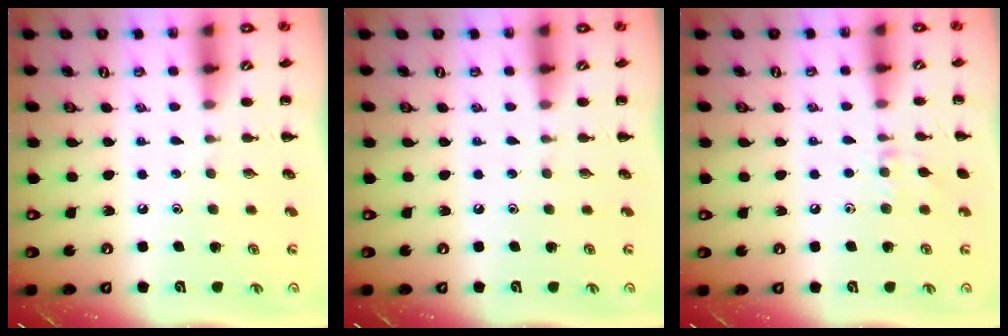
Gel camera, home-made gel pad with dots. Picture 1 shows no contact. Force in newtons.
{"total": 0.0}
{"total": 7.7, "press": 7.5, "slide": 1.6}